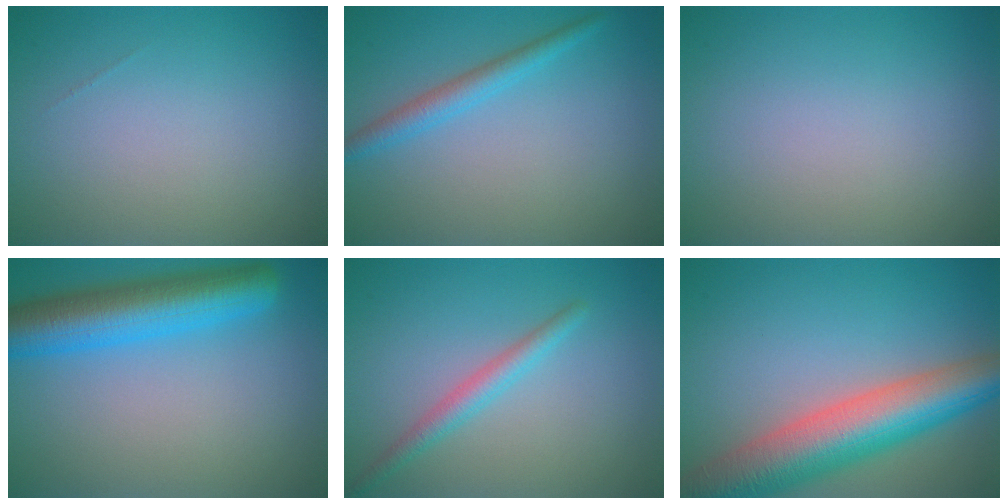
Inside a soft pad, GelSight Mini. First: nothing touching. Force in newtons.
{"total": 2.3, "press": 2.3, "slide": 0.1}
{"total": 0.0}
{"total": 7.6, "press": 7.6, "slide": 0.3}
{"total": 2.1, "press": 2.1, "slide": 0.0}
{"total": 10.1, "press": 10.1, "slide": 0.7}